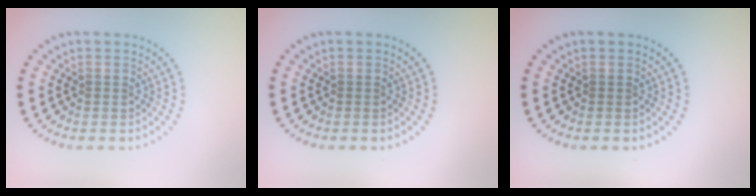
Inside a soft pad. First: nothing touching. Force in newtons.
{"total": 0.0}
{"total": 0.0}